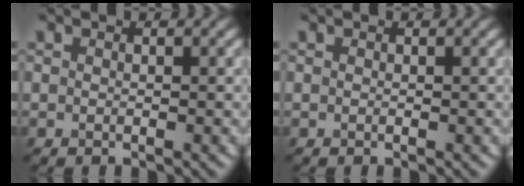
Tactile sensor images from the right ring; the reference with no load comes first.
{"total": 0.0}